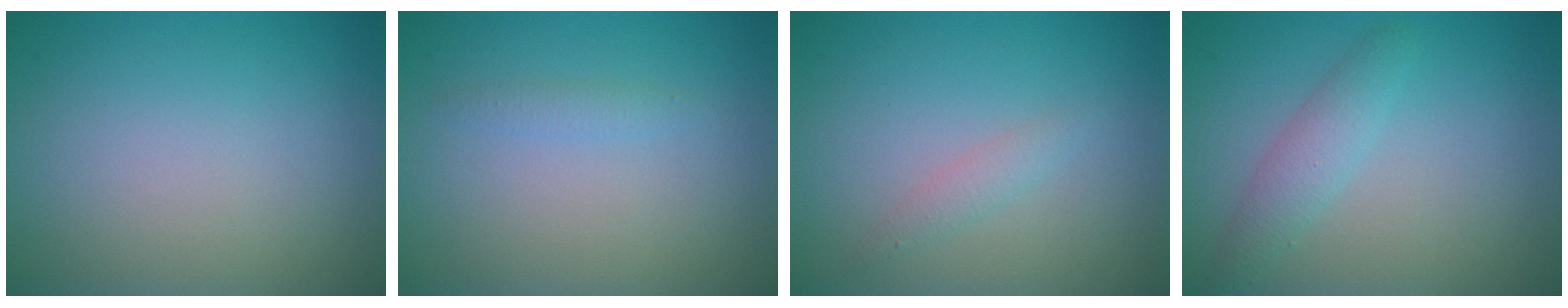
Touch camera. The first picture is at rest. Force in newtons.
{"total": 0.9, "press": 0.9, "slide": 0.0}
{"total": 1.1, "press": 1.1, "slide": 0.0}
{"total": 2.2, "press": 2.2, "slide": 0.1}